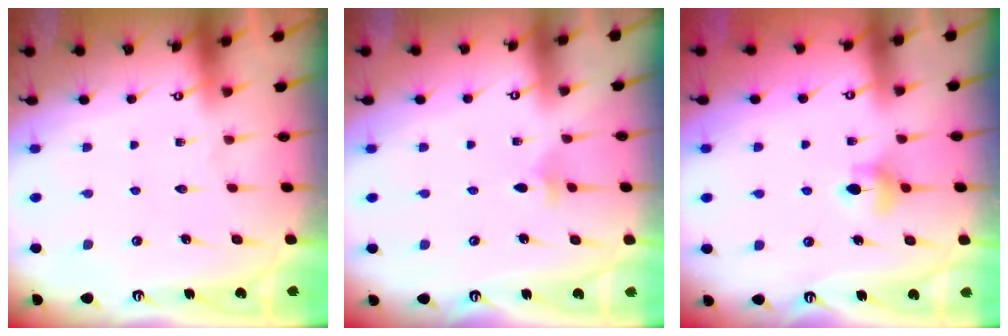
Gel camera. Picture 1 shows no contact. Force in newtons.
{"total": 2.4, "press": 2.3, "slide": 0.6}
{"total": 5.1, "press": 5.1, "slide": 0.7}